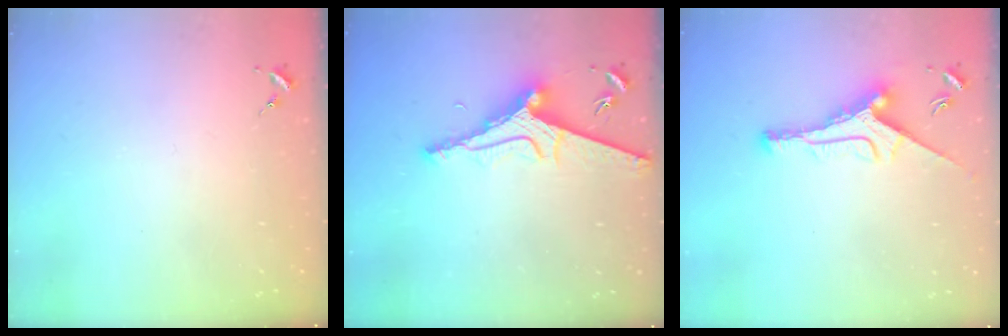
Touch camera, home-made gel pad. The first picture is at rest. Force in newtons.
{"total": 10.8, "press": 10.7, "slide": 1.4}
{"total": 9.9, "press": 9.9, "slide": 0.1}